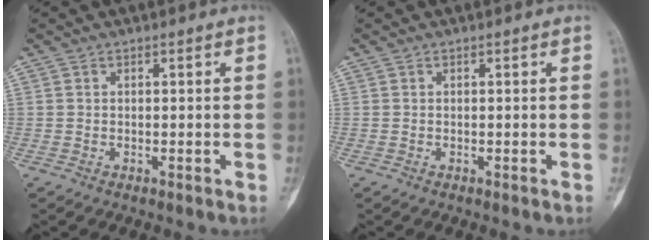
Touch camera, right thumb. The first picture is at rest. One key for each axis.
{"total": 0.0}